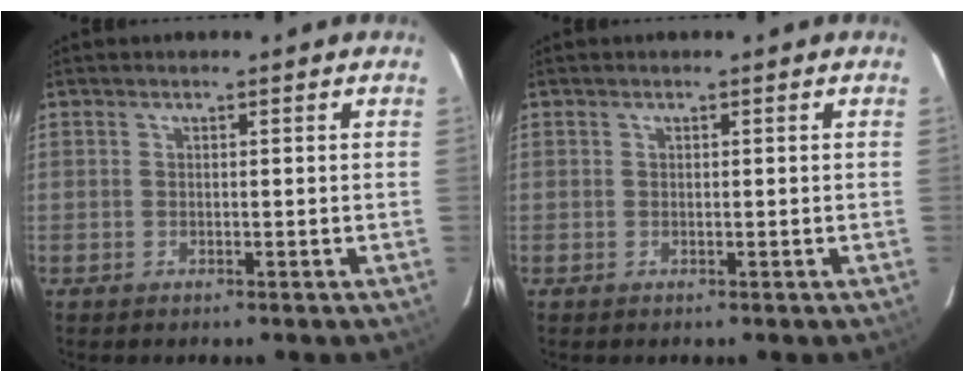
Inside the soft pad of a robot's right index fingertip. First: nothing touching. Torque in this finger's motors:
{"motor_torque": [-0.12, 0.02, -0.03, 0.01]}